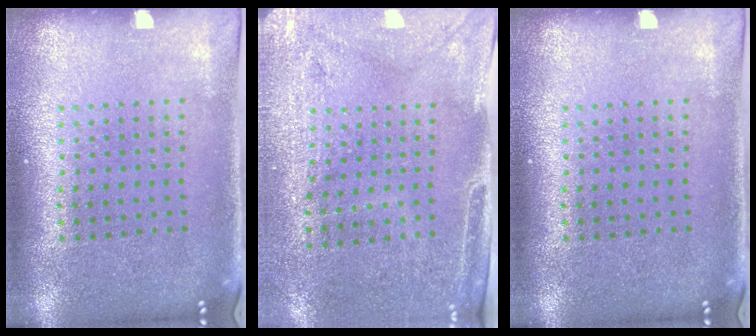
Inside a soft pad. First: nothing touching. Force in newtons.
{"total": 2.9, "press": 2.5, "slide": 1.6}
{"total": 0.0}